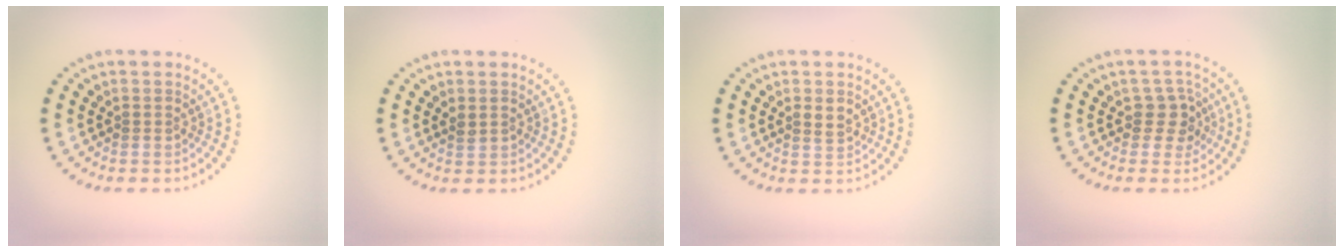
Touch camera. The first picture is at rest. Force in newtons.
{"total": 0.7, "press": 0.7, "slide": 0.3}
{"total": 1.2, "press": 1.2, "slide": 0.2}
{"total": 2.4, "press": 2.0, "slide": 1.2}